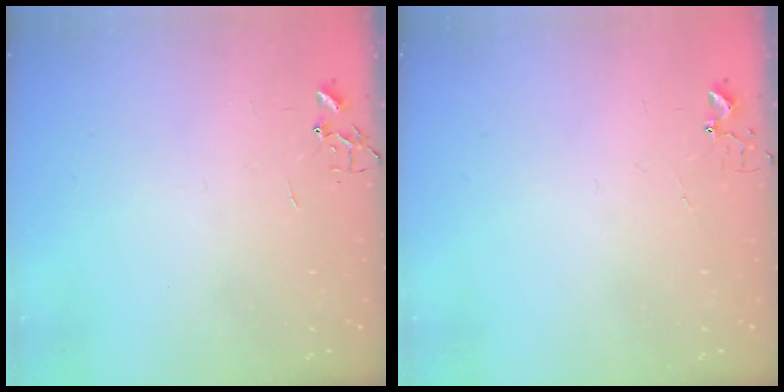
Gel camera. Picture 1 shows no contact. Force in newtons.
{"total": 2.9, "press": 2.9, "slide": 0.3}